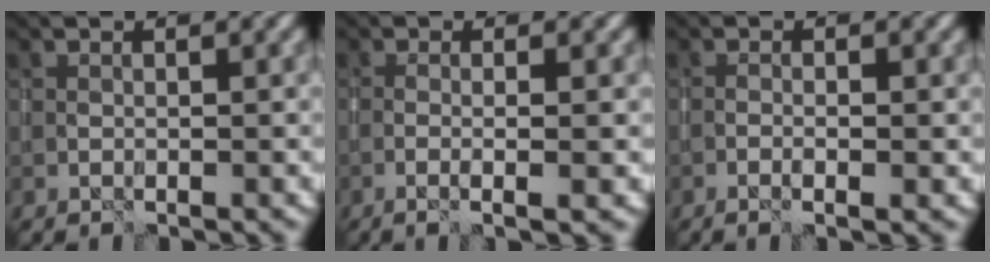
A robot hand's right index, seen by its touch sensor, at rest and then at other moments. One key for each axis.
{"total": 3.0, "fx": -0.5, "fy": 0.5, "fz": 2.9, "tx": -0.042, "ty": 0.003, "tz": -0.015}
{"total": 1.6, "fx": -0.5, "fy": 0.0, "fz": 1.5, "tx": -0.028, "ty": 0.002, "tz": -0.011}